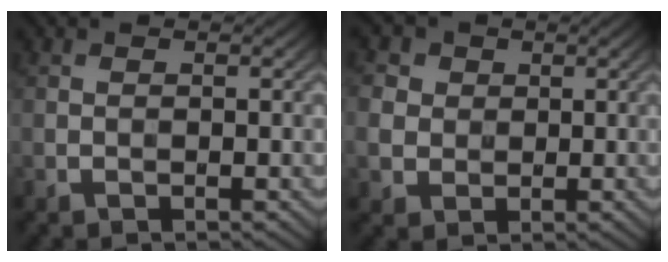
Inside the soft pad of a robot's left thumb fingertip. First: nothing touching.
{"total": 4.4, "force": [0.9, 4.1, 1.3], "torque": [-0.058, 0.007, 0.003]}